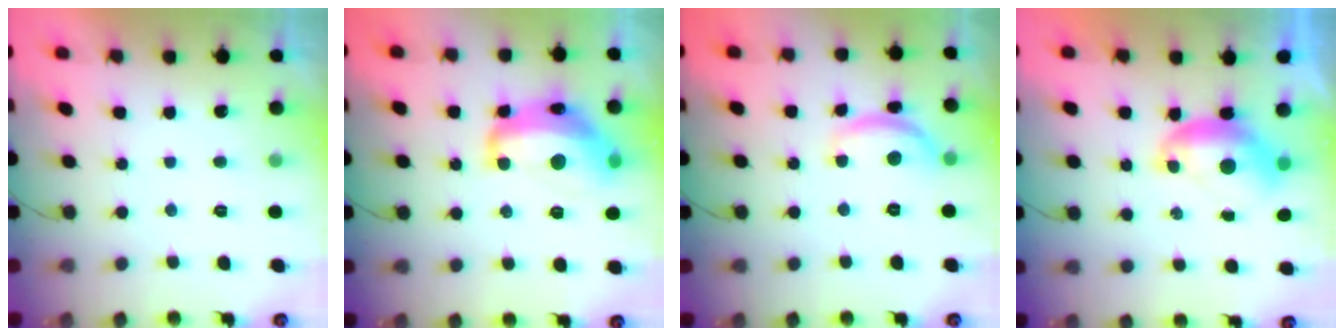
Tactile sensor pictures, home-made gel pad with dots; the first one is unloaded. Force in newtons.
{"total": 16.5, "press": 16.4, "slide": 1.0}
{"total": 9.9, "press": 9.9, "slide": 0.6}
{"total": 8.3, "press": 8.2, "slide": 1.3}